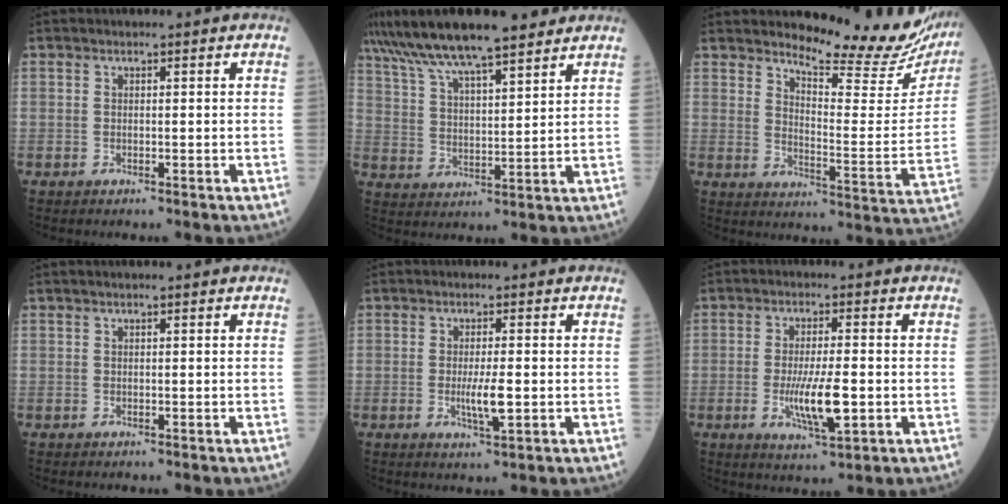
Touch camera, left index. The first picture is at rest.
{"total": 15.6, "force": [12.7, 2.2, 8.9], "torque": [-0.161, 0.032, 0.216]}
{"total": 18.1, "force": [16.8, 2.9, 6.3], "torque": [-0.082, -0.088, 0.200]}
{"total": 0.9, "force": [0.7, 0.2, 0.6], "torque": [-0.012, 0.011, 0.009]}
{"total": 3.8, "force": [-0.5, 0.5, 3.8], "torque": [-0.073, -0.006, -0.006]}
{"total": 7.4, "force": [-1.4, 1.3, 7.2], "torque": [-0.138, -0.015, -0.024]}